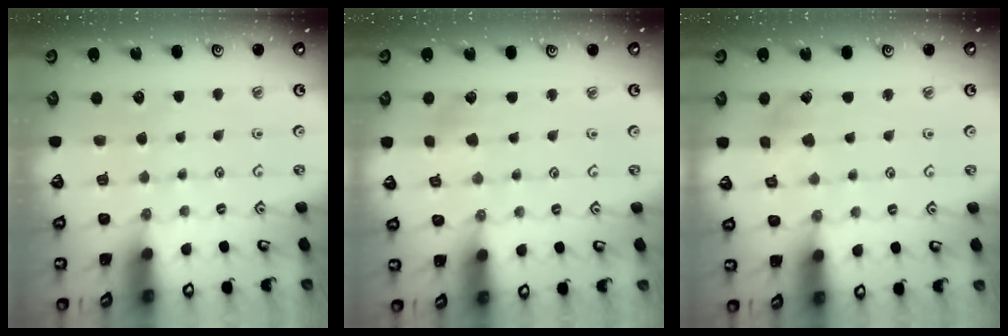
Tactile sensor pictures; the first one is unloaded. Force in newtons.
{"total": 2.8, "press": 2.8, "slide": 0.5}
{"total": 2.5, "press": 2.5, "slide": 0.3}